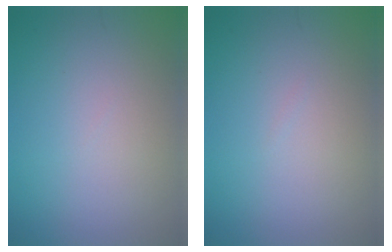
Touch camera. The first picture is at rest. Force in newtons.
{"total": 0.0}